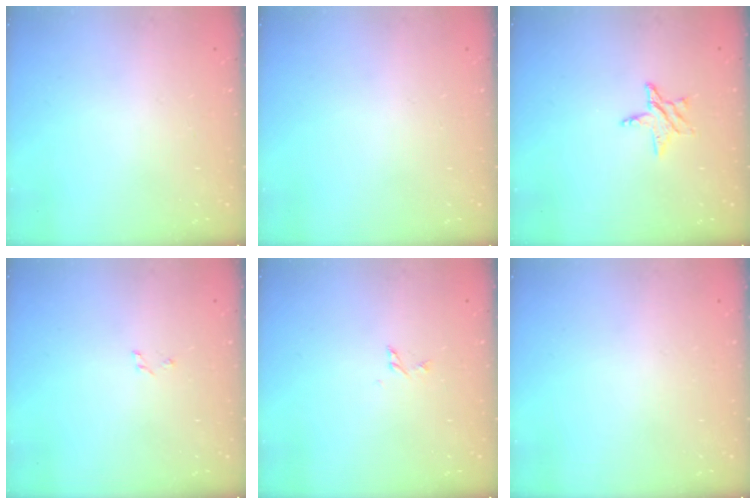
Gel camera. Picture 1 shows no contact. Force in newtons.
{"total": 0.0}
{"total": 5.9, "press": 5.9, "slide": 0.4}
{"total": 1.5, "press": 1.5, "slide": 0.2}
{"total": 3.3, "press": 3.3, "slide": 0.3}
{"total": 0.0}